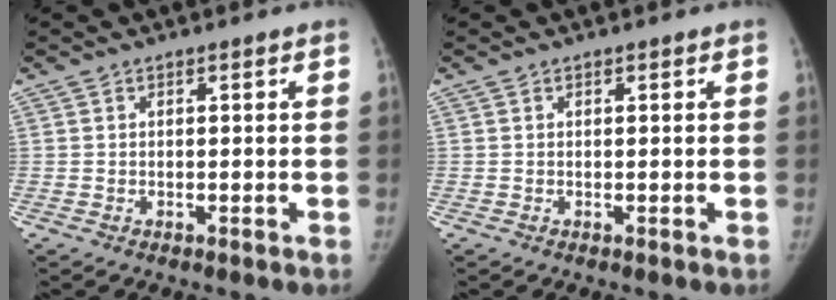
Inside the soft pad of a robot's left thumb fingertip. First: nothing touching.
{"total": 0.0}